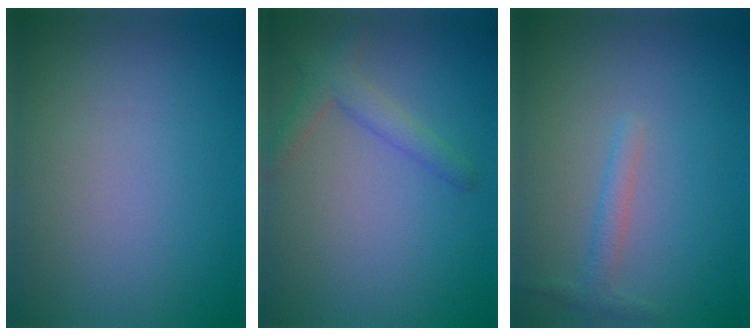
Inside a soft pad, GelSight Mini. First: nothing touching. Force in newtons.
{"total": 2.4, "press": 2.4, "slide": 0.2}
{"total": 1.5, "press": 1.5, "slide": 0.0}